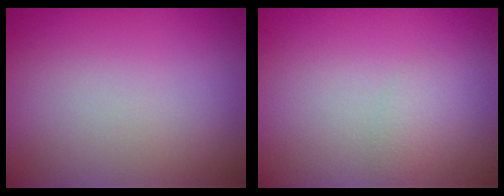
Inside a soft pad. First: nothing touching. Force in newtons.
{"total": 1.0, "press": 1.0, "slide": 0.1}